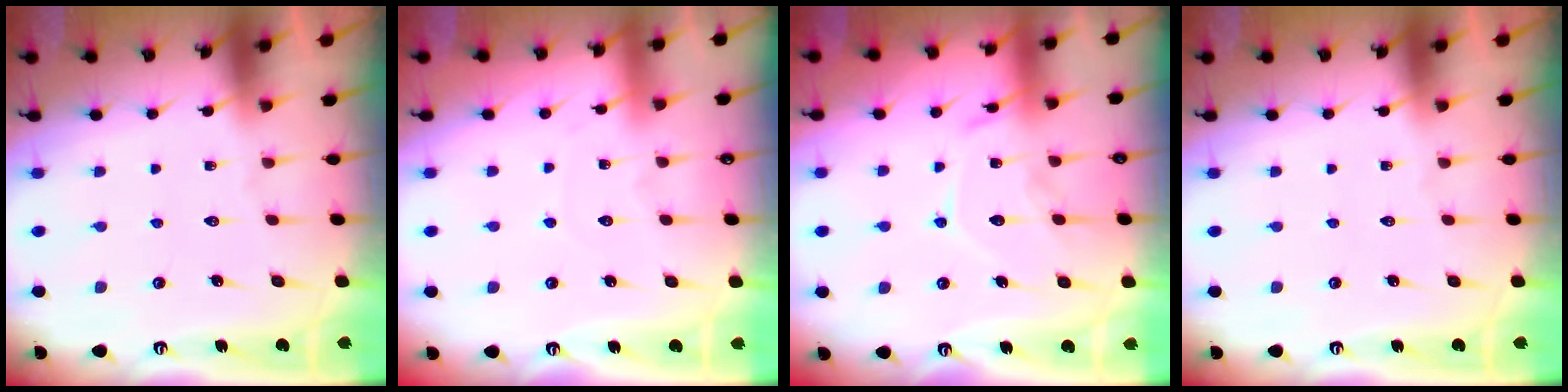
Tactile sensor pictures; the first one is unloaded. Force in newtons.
{"total": 2.7, "press": 2.7, "slide": 0.4}
{"total": 12.7, "press": 12.7, "slide": 1.0}
{"total": 0.0}